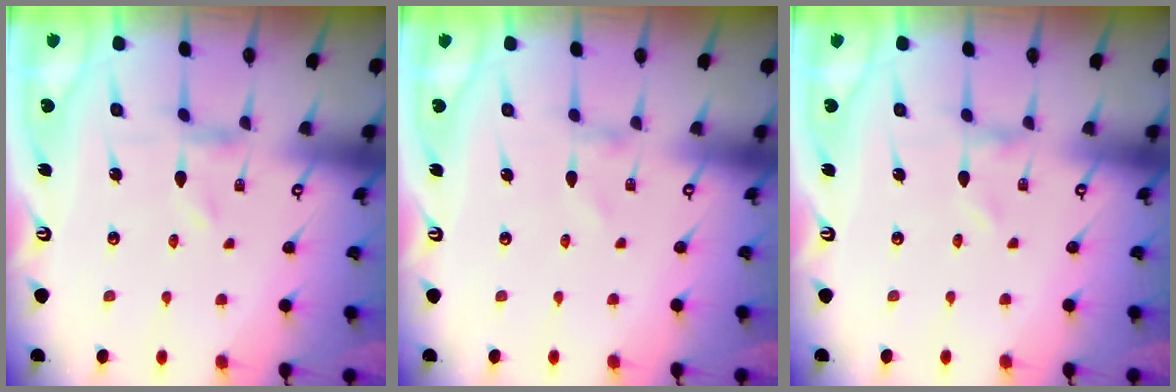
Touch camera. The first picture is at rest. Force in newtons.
{"total": 1.1, "press": 1.1, "slide": 0.1}
{"total": 0.0}